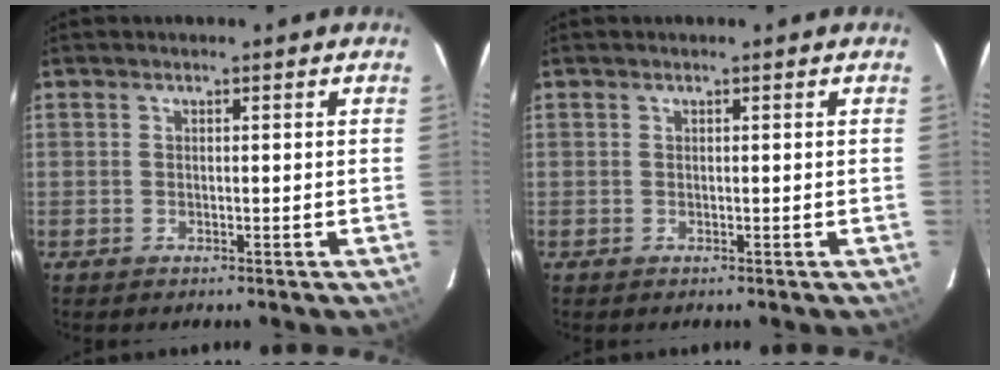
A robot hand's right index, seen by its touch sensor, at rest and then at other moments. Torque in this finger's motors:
{"motor_torque": [0.05, 0.06, -0.08, 0.01]}